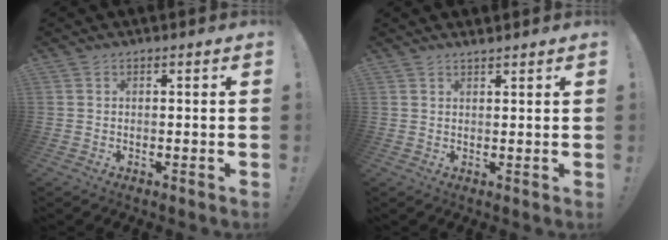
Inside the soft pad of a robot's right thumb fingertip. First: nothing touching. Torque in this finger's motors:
{"motor_torque": [-0.09, 0.10, -0.41, 0.64, 0.00]}